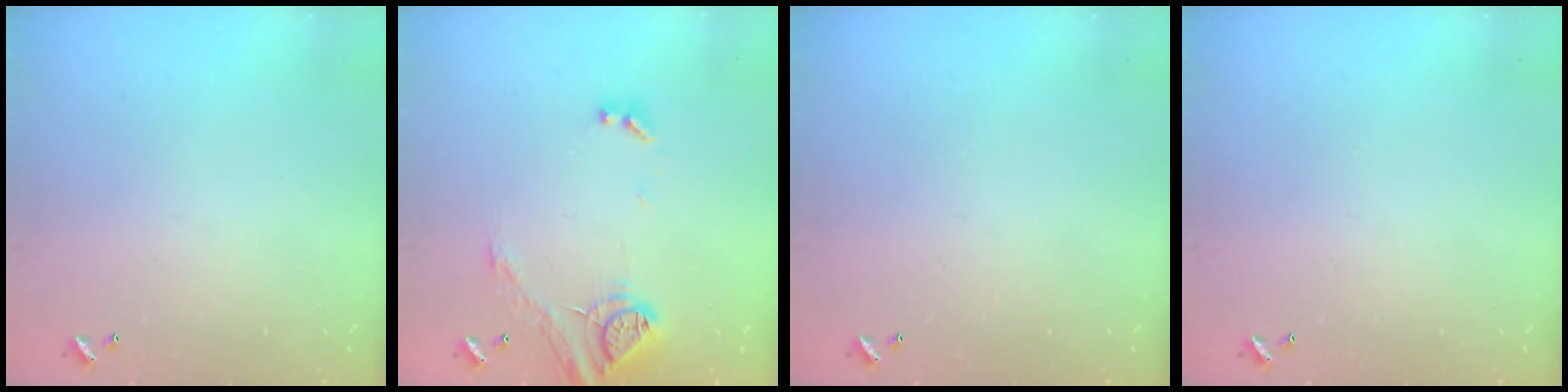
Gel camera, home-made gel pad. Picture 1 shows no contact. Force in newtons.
{"total": 15.5, "press": 15.5, "slide": 0.7}
{"total": 0.0}
{"total": 0.0}